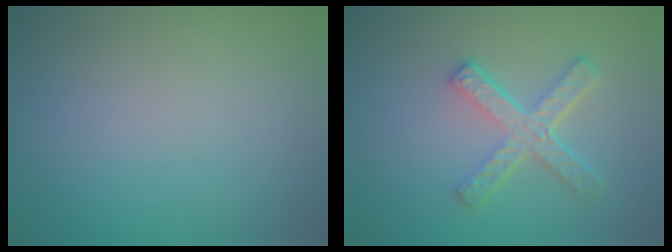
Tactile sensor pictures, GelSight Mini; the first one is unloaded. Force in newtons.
{"total": 4.6, "press": 3.3, "slide": 3.2}